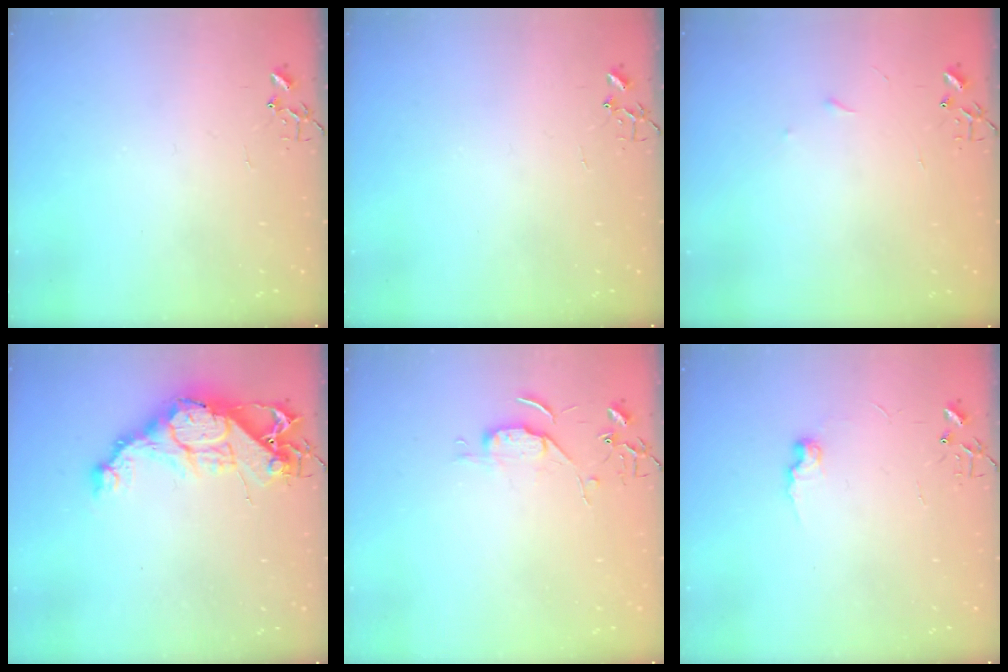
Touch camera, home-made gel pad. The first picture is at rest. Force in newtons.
{"total": 0.0}
{"total": 3.3, "press": 3.3, "slide": 0.5}
{"total": 15.7, "press": 15.7, "slide": 1.3}
{"total": 5.1, "press": 5.1, "slide": 0.6}
{"total": 6.5, "press": 6.4, "slide": 0.8}